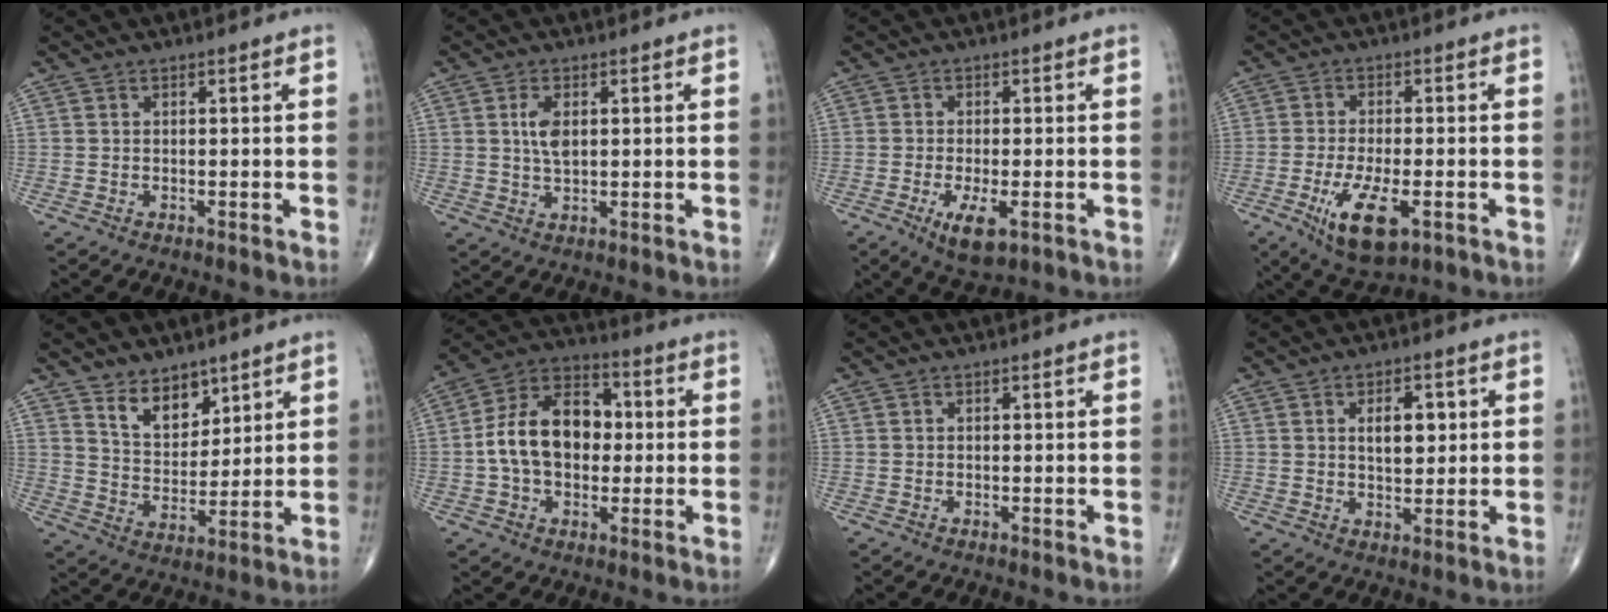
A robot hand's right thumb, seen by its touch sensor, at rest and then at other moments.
{"total": 4.3, "force": [1.0, 2.1, 3.6], "torque": [-0.069, -0.004, 0.020]}
{"total": 6.5, "force": [-2.6, 2.4, 5.4], "torque": [-0.095, -0.011, -0.038]}
{"total": 10.5, "force": [-4.1, 4.1, 8.8], "torque": [-0.159, -0.005, -0.062]}
{"total": 8.4, "force": [5.8, 4.7, 3.8], "torque": [-0.034, -0.048, 0.112]}
{"total": 15.3, "force": [0.0, 10.3, 11.3], "torque": [-0.175, 0.033, -0.009]}
{"total": 0.0}
{"total": 6.1, "force": [1.5, 3.3, 4.9], "torque": [-0.059, -0.007, 0.025]}